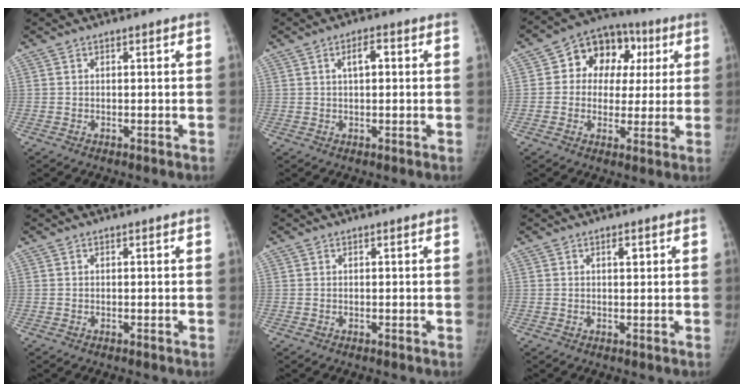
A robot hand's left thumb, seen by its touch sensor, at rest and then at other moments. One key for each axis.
{"total": 3.3, "fx": 0.7, "fy": 1.5, "fz": 2.8, "tx": -0.044, "ty": 0.009, "tz": 0.011}
{"total": 13.8, "fx": 3.2, "fy": 10.6, "fz": 8.2, "tx": -0.067, "ty": 0.020, "tz": 0.039}
{"total": 0.0}
{"total": 0.0}
{"total": 1.5, "fx": 0.6, "fy": 0.6, "fz": 1.2, "tx": -0.014, "ty": 0.001, "tz": 0.008}